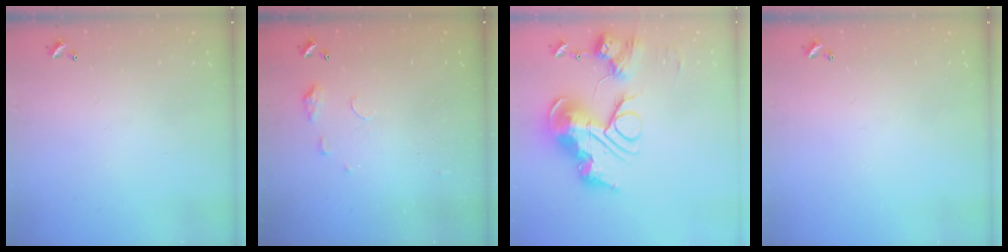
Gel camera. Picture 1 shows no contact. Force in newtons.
{"total": 5.6, "press": 5.6, "slide": 0.7}
{"total": 0.9, "press": 0.9, "slide": 0.0}
{"total": 0.0}